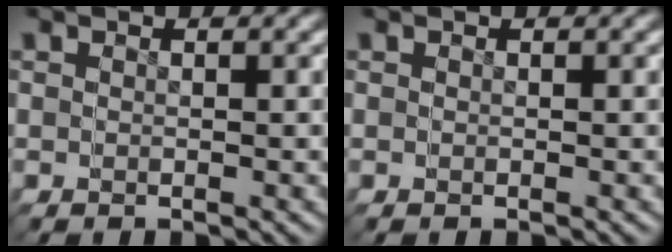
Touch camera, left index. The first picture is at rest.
{"total": 0.0}